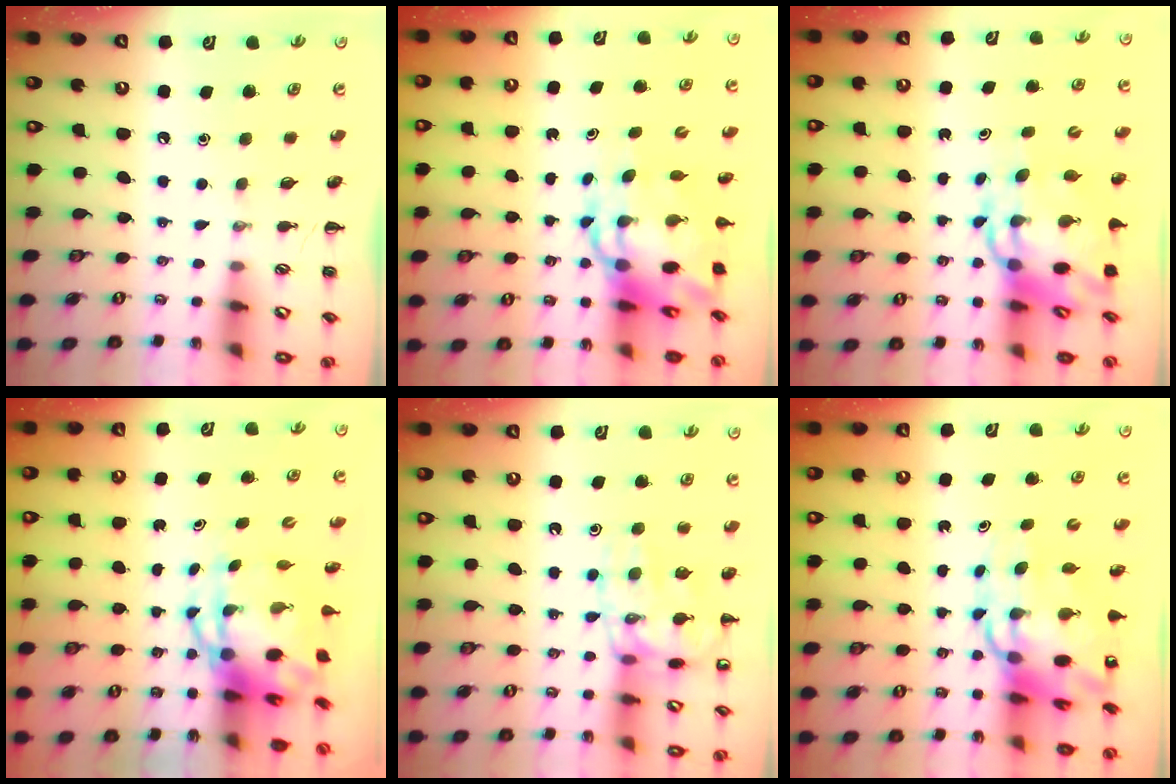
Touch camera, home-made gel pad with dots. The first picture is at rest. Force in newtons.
{"total": 10.2, "press": 9.9, "slide": 2.7}
{"total": 9.2, "press": 9.0, "slide": 2.2}
{"total": 7.2, "press": 7.0, "slide": 1.9}
{"total": 14.0, "press": 13.9, "slide": 1.6}
{"total": 13.6, "press": 13.0, "slide": 3.7}